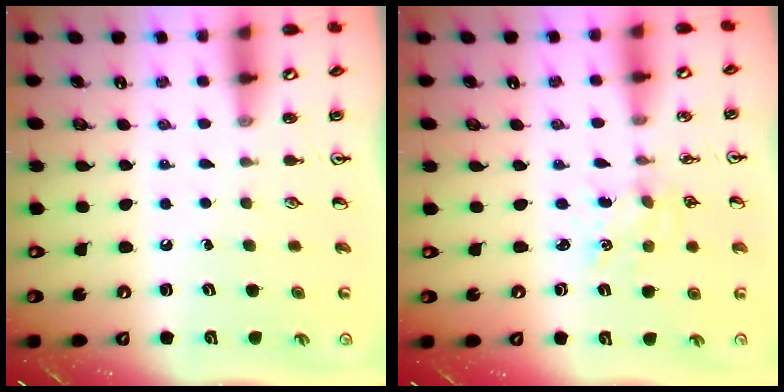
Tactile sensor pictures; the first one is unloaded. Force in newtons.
{"total": 2.2, "press": 2.2, "slide": 0.3}